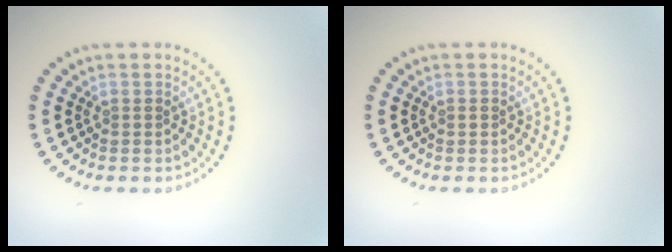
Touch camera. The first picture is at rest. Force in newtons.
{"total": 0.5, "press": 0.5, "slide": 0.1}